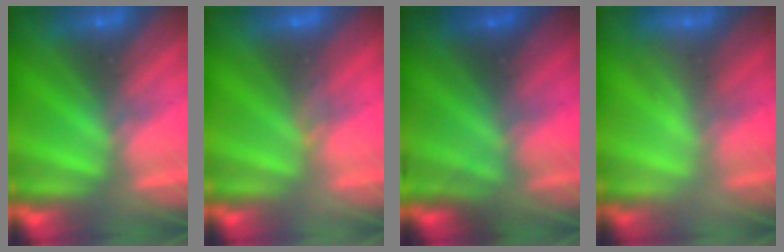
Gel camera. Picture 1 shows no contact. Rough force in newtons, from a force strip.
{"total": 3.5}
{"total": 4.5}
{"total": 2.2}